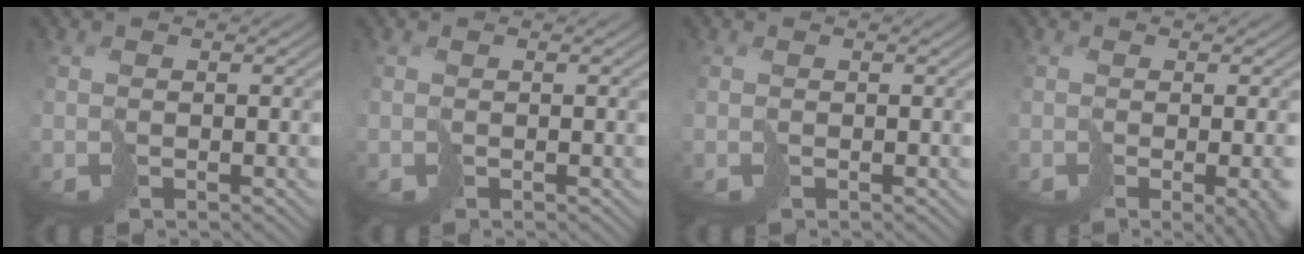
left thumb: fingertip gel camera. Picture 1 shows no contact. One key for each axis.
{"total": 0.0}
{"total": 0.0}
{"total": 6.0, "fx": -1.8, "fy": 1.8, "fz": 5.4, "tx": -0.064, "ty": -0.010, "tz": -0.019}